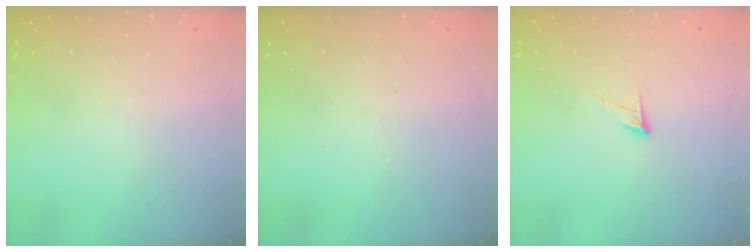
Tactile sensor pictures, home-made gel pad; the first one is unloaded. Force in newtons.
{"total": 0.0}
{"total": 6.5, "press": 6.5, "slide": 0.5}